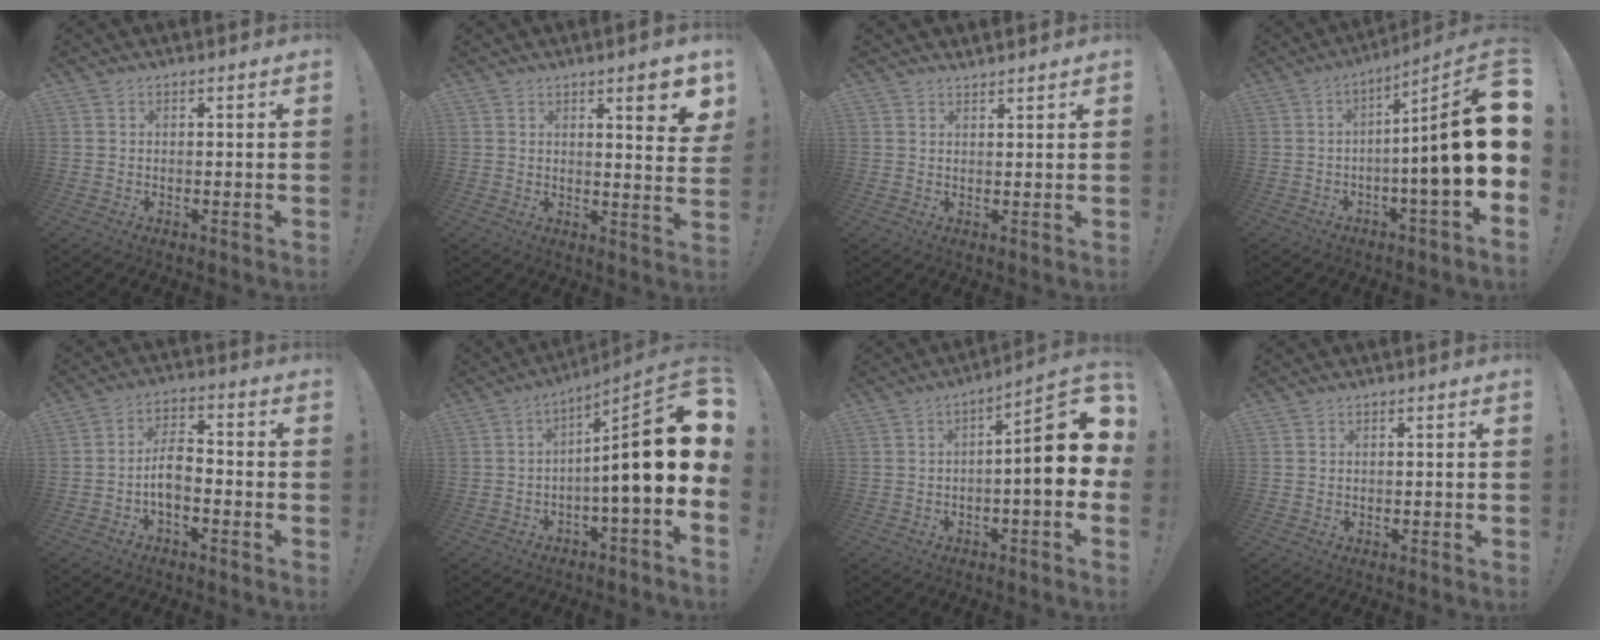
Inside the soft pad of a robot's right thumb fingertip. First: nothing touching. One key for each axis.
{"total": 7.4, "fx": 3.9, "fy": 0.9, "fz": 6.2, "tx": -0.067, "ty": -0.030, "tz": 0.053}
{"total": 1.6, "fx": 1.6, "fy": 0.0, "fz": 0.0, "tx": 0.013, "ty": -0.016, "tz": 0.027}
{"total": 17.9, "fx": -1.1, "fy": 0.6, "fz": 17.8, "tx": -0.271, "ty": -0.013, "tz": -0.026}
{"total": 6.9, "fx": -2.6, "fy": 3.4, "fz": 5.5, "tx": -0.106, "ty": 0.007, "tz": -0.046}
{"total": 18.1, "fx": 1.2, "fy": 2.2, "fz": 18.0, "tx": -0.281, "ty": -0.013, "tz": 0.010}
{"total": 14.9, "fx": 0.5, "fy": 2.9, "fz": 14.6, "tx": -0.201, "ty": -0.006, "tz": 0.005}
{"total": 0.6, "fx": -0.6, "fy": 0.0, "fz": 0.1, "tx": -0.002, "ty": 0.000, "tz": -0.010}